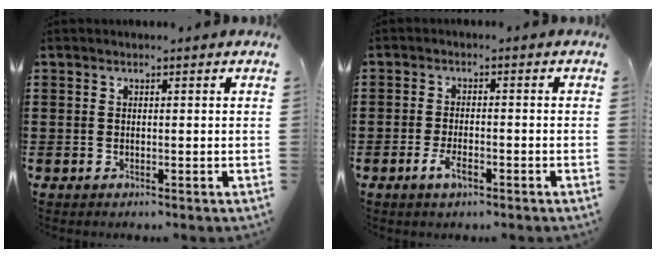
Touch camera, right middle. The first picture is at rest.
{"total": 3.3, "force": [-1.6, 1.2, 2.7], "torque": [-0.059, -0.004, -0.033]}